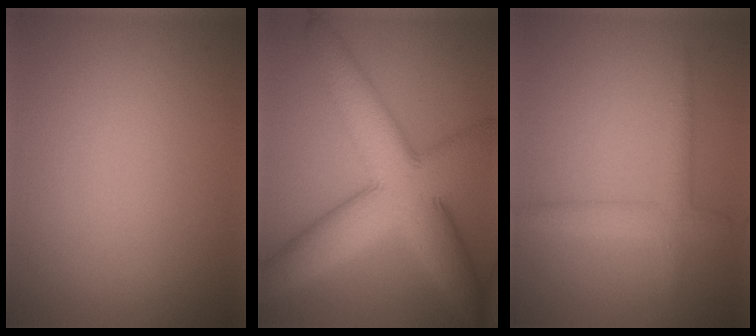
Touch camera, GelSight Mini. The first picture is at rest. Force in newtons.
{"total": 11.5, "press": 11.5, "slide": 0.5}
{"total": 2.0, "press": 2.0, "slide": 0.1}